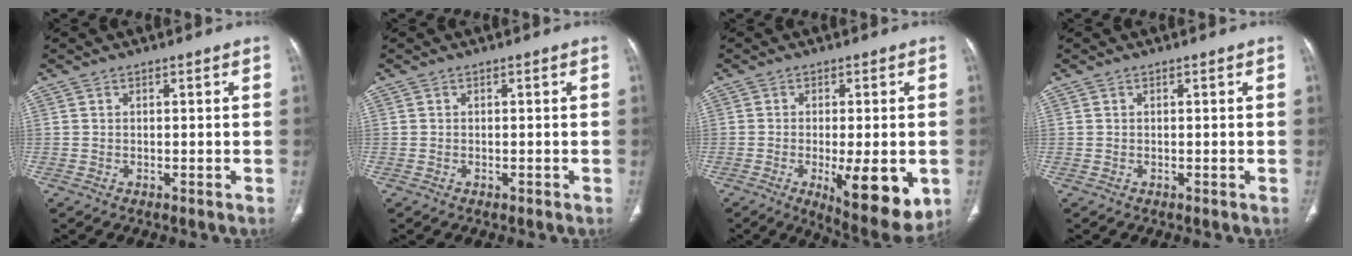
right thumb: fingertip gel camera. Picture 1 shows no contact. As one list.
[{"total": 0.0}, {"total": 13.1, "force": [-3.6, 4.3, 11.8], "torque": [-0.156, -0.023, -0.041]}, {"total": 0.0}]